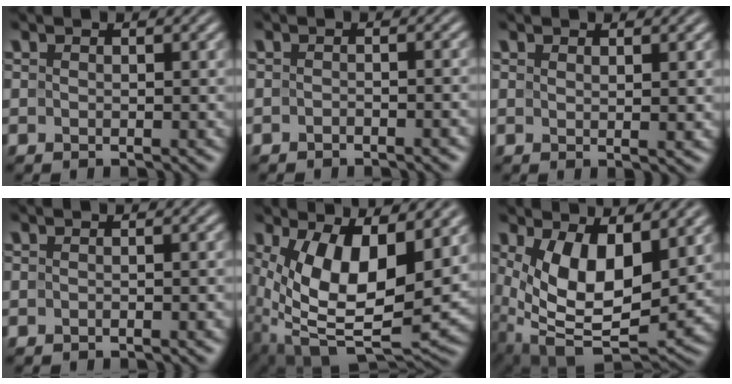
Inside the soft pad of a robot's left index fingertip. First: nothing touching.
{"total": 1.8, "force": [-1.3, 0.4, 1.1], "torque": [-0.013, 0.001, -0.017]}
{"total": 1.0, "force": [0.6, 0.1, 0.9], "torque": [-0.016, -0.003, 0.009]}
{"total": 1.4, "force": [-0.9, 0.2, 1.1], "torque": [-0.011, 0.000, -0.011]}
{"total": 11.9, "force": [2.3, 5.8, 10.2], "torque": [-0.198, -0.027, 0.045]}
{"total": 9.3, "force": [1.9, 4.7, 7.8], "torque": [-0.161, -0.019, 0.035]}